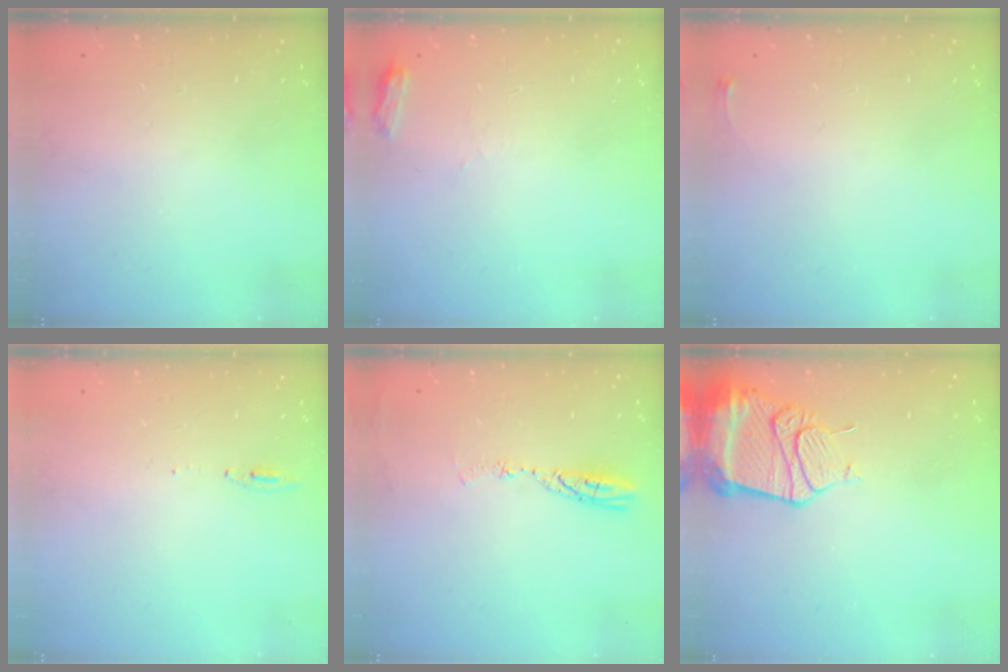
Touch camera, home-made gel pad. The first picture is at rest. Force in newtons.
{"total": 4.2, "press": 4.2, "slide": 0.5}
{"total": 2.6, "press": 2.6, "slide": 0.6}
{"total": 4.8, "press": 4.6, "slide": 1.6}
{"total": 5.0, "press": 5.0, "slide": 0.6}
{"total": 14.5, "press": 14.4, "slide": 1.7}